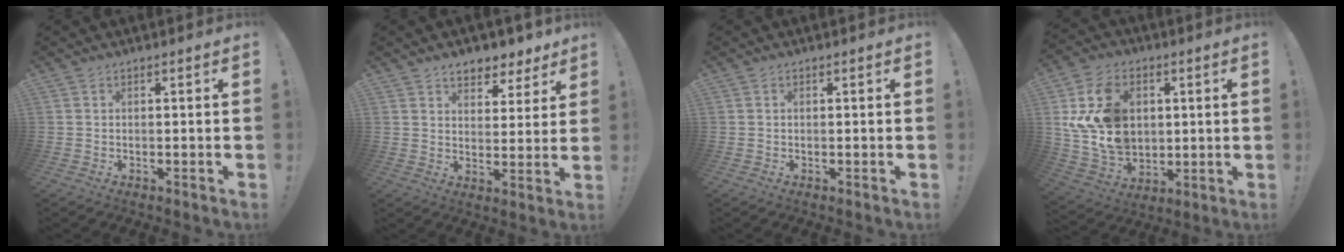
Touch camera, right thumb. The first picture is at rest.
{"total": 7.4, "force": [5.9, 3.9, 2.1], "torque": [-0.026, -0.043, 0.109]}
{"total": 0.0}
{"total": 18.9, "force": [4.3, 14.1, 11.8], "torque": [-0.222, -0.018, 0.085]}